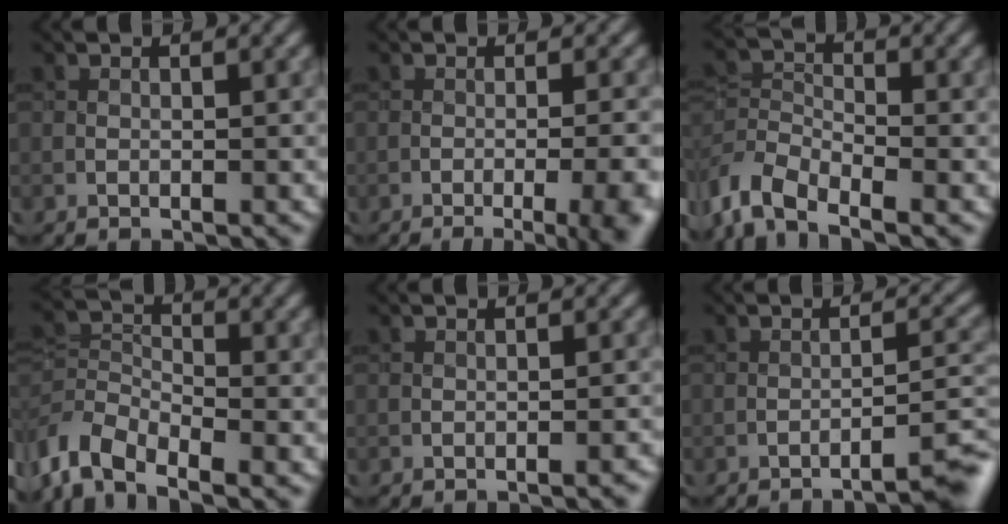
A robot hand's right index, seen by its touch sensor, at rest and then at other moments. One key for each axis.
{"total": 10.5, "fx": -5.2, "fy": 4.2, "fz": 8.2, "tx": -0.052, "ty": 0.000, "tz": -0.047}
{"total": 5.1, "fx": -3.4, "fy": 2.6, "fz": 2.9, "tx": -0.052, "ty": 0.000, "tz": -0.079}
{"total": 5.4, "fx": -3.6, "fy": 2.8, "fz": 2.9, "tx": -0.056, "ty": -0.002, "tz": -0.083}
{"total": 0.9, "fx": -0.9, "fy": 0.0, "fz": 0.3, "tx": -0.004, "ty": 0.002, "tz": -0.013}
{"total": 3.7, "fx": -2.8, "fy": 0.3, "fz": 2.4, "tx": -0.022, "ty": 0.018, "tz": -0.046}